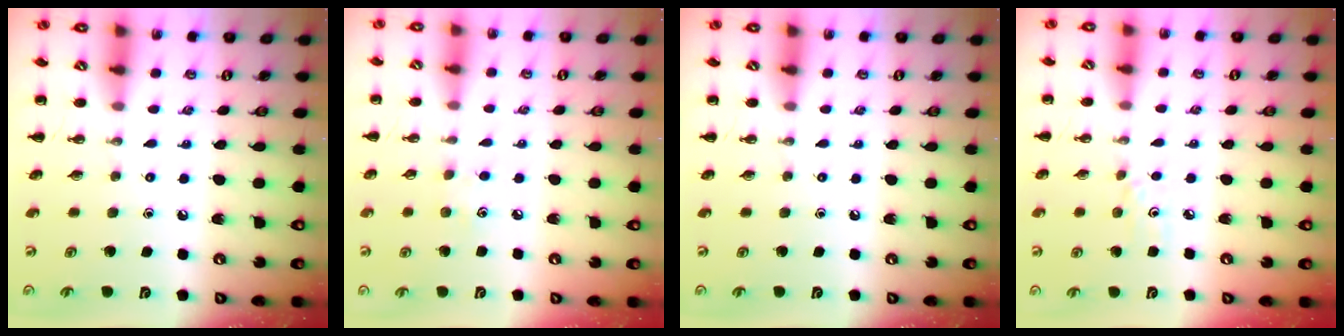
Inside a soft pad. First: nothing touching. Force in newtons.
{"total": 4.5, "press": 4.4, "slide": 1.1}
{"total": 0.0}
{"total": 3.4, "press": 3.1, "slide": 1.3}